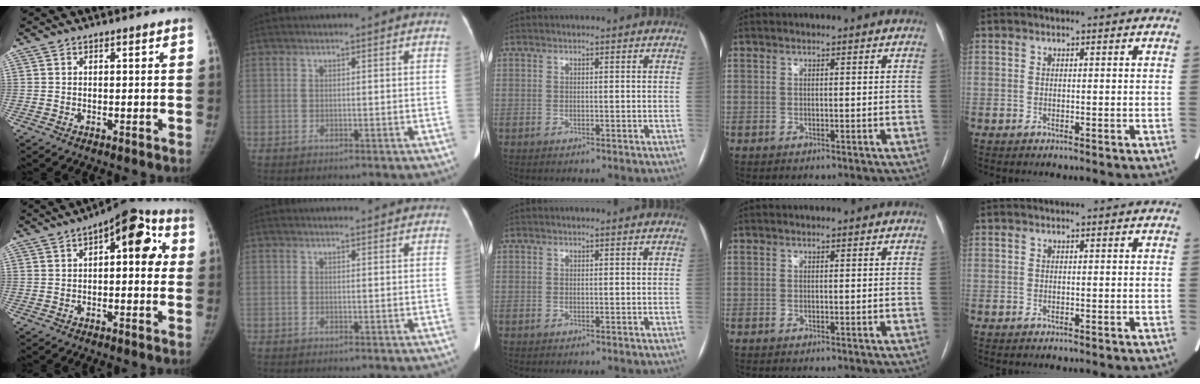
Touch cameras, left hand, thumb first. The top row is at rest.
{"thumb": {"total": 11.6, "force": [2.4, 5.4, 10.0], "torque": [-0.094, 0.031, 0.021]}, "index": {"total": 4.8, "force": [4.6, 1.0, 0.8], "torque": [-0.005, 0.023, 0.049]}}